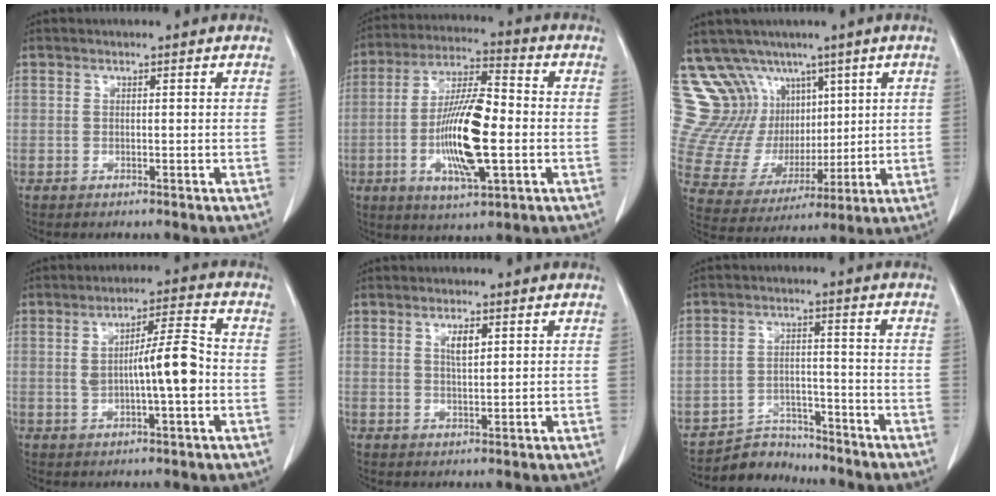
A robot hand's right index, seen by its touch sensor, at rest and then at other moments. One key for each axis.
{"total": 14.2, "fx": -2.6, "fy": 2.9, "fz": 13.6, "tx": -0.259, "ty": -0.003, "tz": -0.047}
{"total": 12.7, "fx": 8.1, "fy": 9.3, "fz": 3.1, "tx": -0.073, "ty": 0.048, "tz": 0.172}
{"total": 8.2, "fx": -0.6, "fy": 1.0, "fz": 8.1, "tx": -0.132, "ty": 0.012, "tz": -0.010}
{"total": 2.6, "fx": 1.2, "fy": 0.7, "fz": 2.2, "tx": -0.040, "ty": -0.001, "tz": 0.021}
{"total": 5.2, "fx": -4.8, "fy": 1.6, "fz": -1.1, "tx": 0.023, "ty": 0.014, "tz": -0.082}